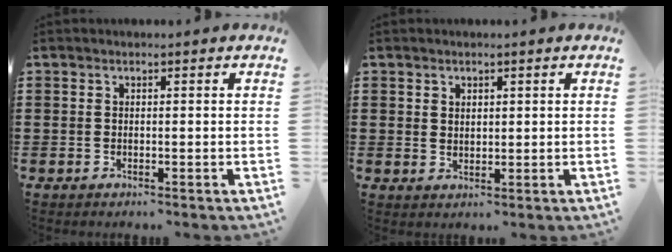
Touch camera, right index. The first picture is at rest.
{"total": 1.5, "force": [1.0, 1.0, 0.3], "torque": [-0.007, 0.004, 0.020]}